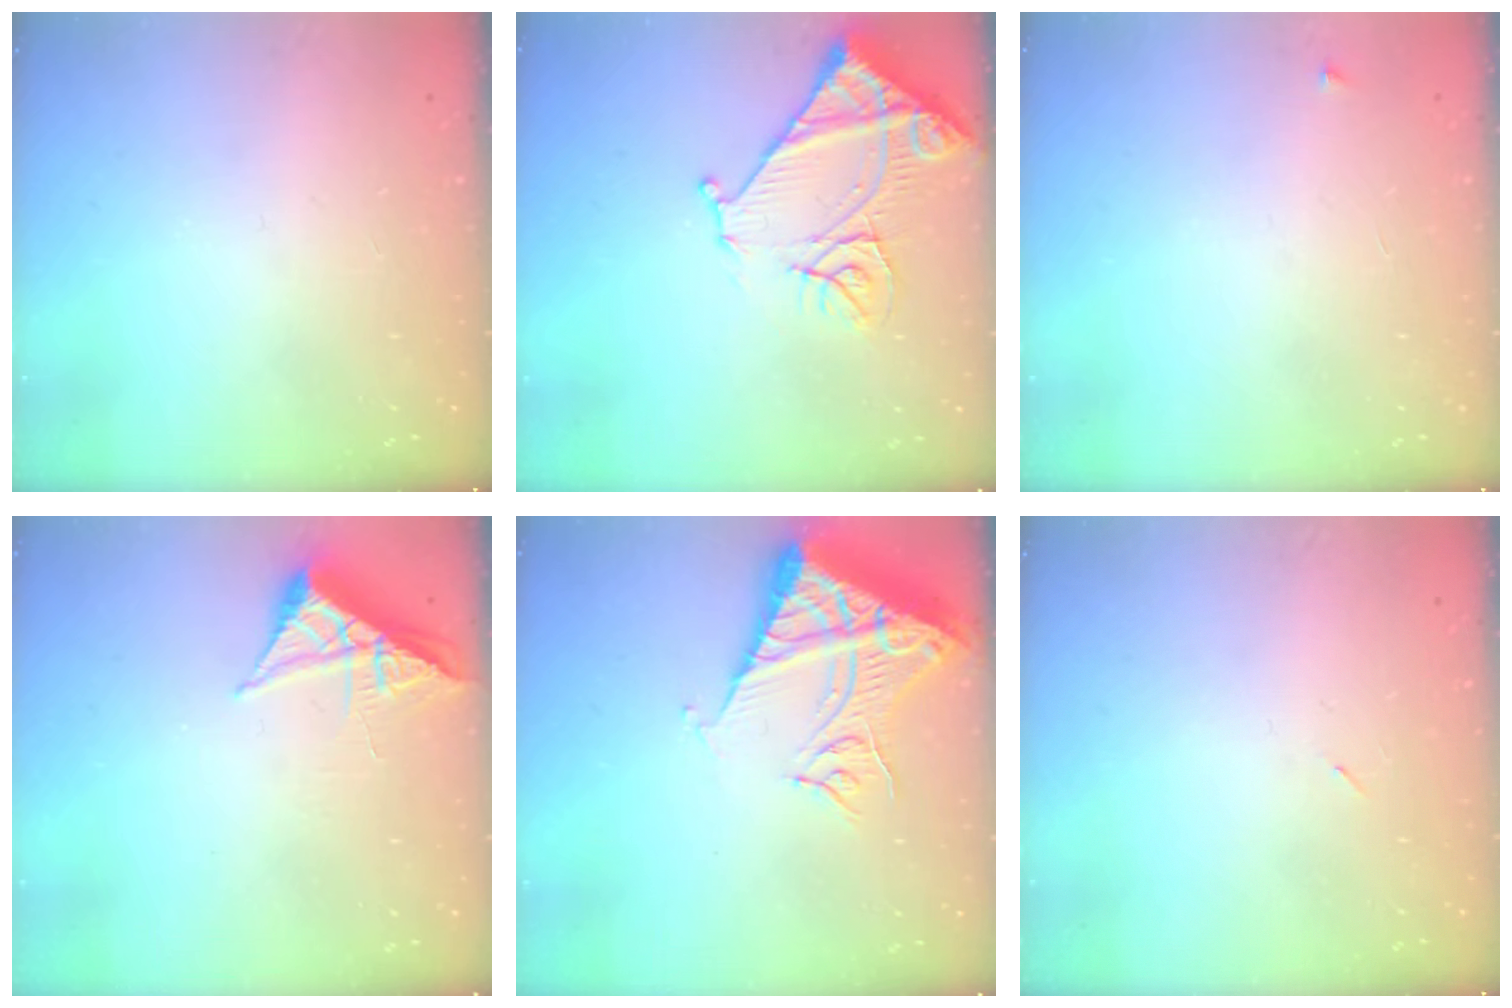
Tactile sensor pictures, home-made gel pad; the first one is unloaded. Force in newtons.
{"total": 14.4, "press": 14.3, "slide": 1.7}
{"total": 2.3, "press": 2.3, "slide": 0.3}
{"total": 6.5, "press": 6.5, "slide": 0.7}
{"total": 14.5, "press": 14.4, "slide": 1.8}
{"total": 2.2, "press": 1.9, "slide": 1.2}